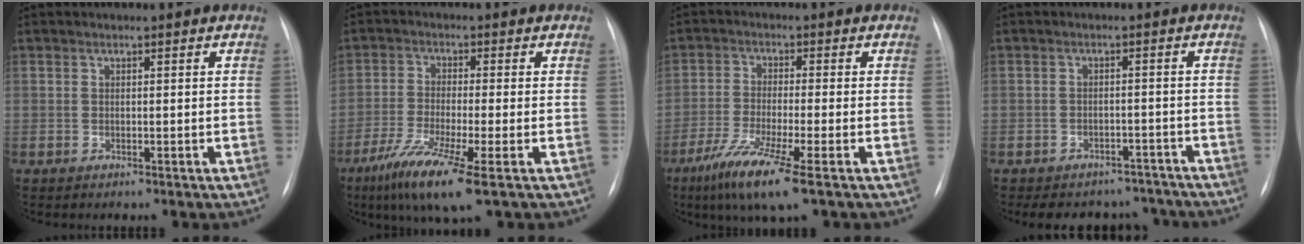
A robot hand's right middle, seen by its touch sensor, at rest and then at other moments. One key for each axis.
{"total": 9.3, "fx": -4.7, "fy": -0.1, "fz": 8.0, "tx": -0.156, "ty": -0.030, "tz": -0.087}
{"total": 8.8, "fx": -4.8, "fy": -0.4, "fz": 7.3, "tx": -0.146, "ty": -0.029, "tz": -0.091}
{"total": 10.5, "fx": -9.4, "fy": 4.4, "fz": 1.9, "tx": -0.017, "ty": 0.016, "tz": -0.106}